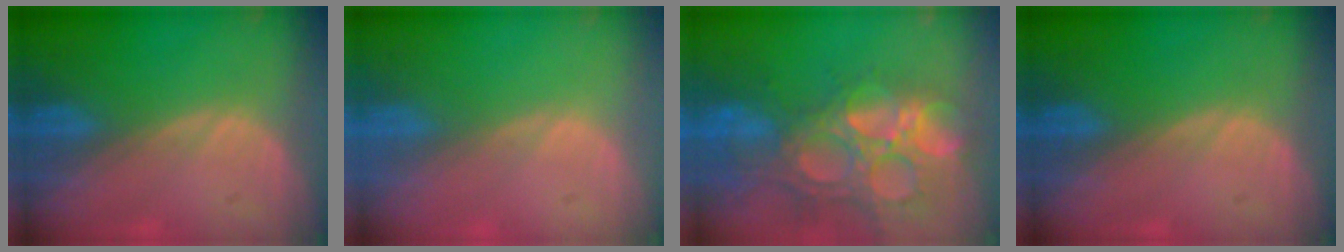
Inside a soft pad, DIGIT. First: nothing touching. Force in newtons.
{"total": 0.0}
{"total": 14.3, "press": 12.2, "slide": 7.6}
{"total": 0.0}